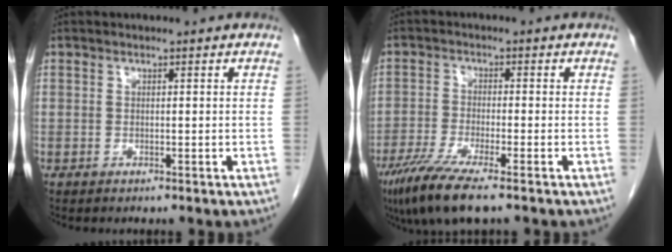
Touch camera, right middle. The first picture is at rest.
{"total": 8.2, "force": [-5.7, 0.5, 5.9], "torque": [-0.113, -0.023, -0.102]}